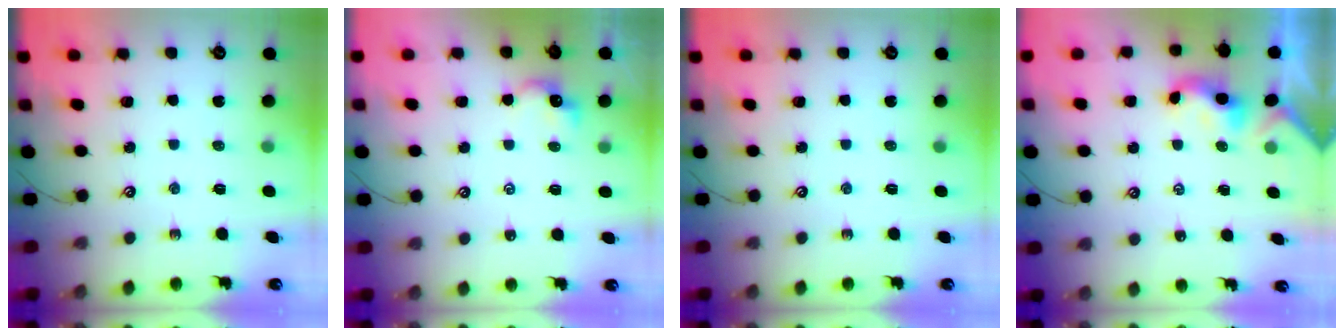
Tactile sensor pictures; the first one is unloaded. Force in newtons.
{"total": 0.7, "press": 0.7, "slide": 0.3}
{"total": 0.0}
{"total": 2.1, "press": 2.1, "slide": 0.2}